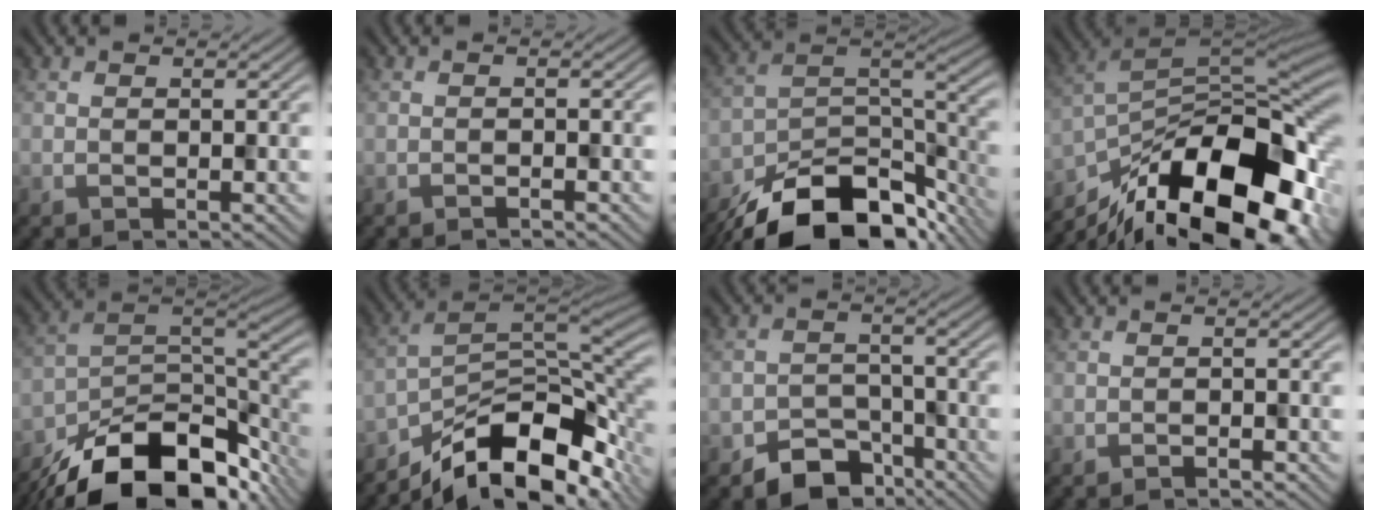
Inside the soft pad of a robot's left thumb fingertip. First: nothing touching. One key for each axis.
{"total": 0.6, "fx": -0.6, "fy": 0.0, "fz": 0.2, "tx": -0.004, "ty": 0.001, "tz": -0.013}
{"total": 16.5, "fx": -12.3, "fy": 7.4, "fz": 8.1, "tx": -0.186, "ty": -0.035, "tz": -0.183}
{"total": 18.6, "fx": -10.7, "fy": 7.8, "fz": 13.1, "tx": -0.242, "ty": -0.025, "tz": -0.177}
{"total": 17.6, "fx": -12.4, "fy": 7.9, "fz": 9.7, "tx": -0.210, "ty": -0.046, "tz": -0.185}
{"total": 13.6, "fx": -9.4, "fy": 5.2, "fz": 8.2, "tx": -0.136, "ty": -0.008, "tz": -0.157}
{"total": 6.1, "fx": -4.5, "fy": 3.5, "fz": 2.2, "tx": -0.033, "ty": -0.006, "tz": -0.085}
{"total": 0.9, "fx": -0.9, "fy": 0.0, "fz": 0.3, "tx": -0.005, "ty": 0.002, "tz": -0.018}